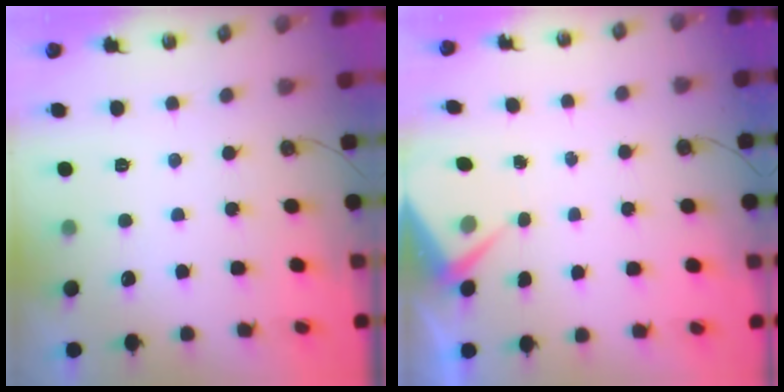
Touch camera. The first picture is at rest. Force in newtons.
{"total": 4.0, "press": 4.0, "slide": 0.5}